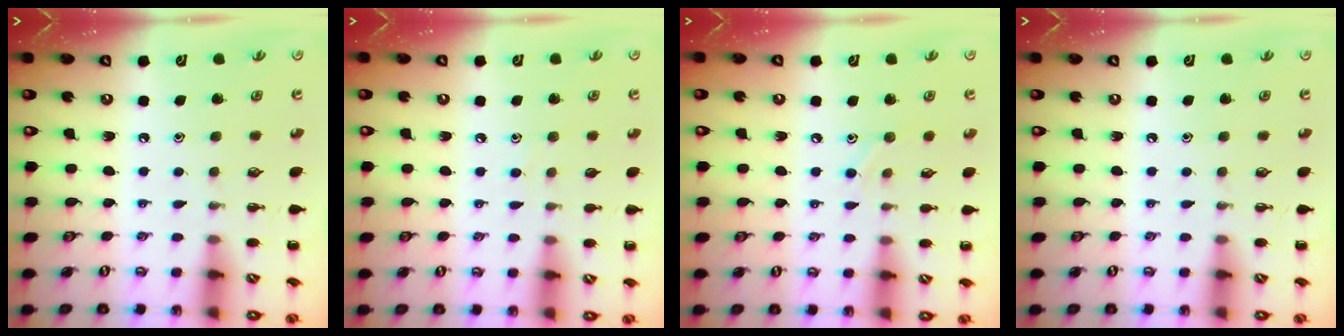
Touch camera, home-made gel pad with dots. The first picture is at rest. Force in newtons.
{"total": 2.5, "press": 2.3, "slide": 1.0}
{"total": 6.1, "press": 5.8, "slide": 1.8}
{"total": 0.0}